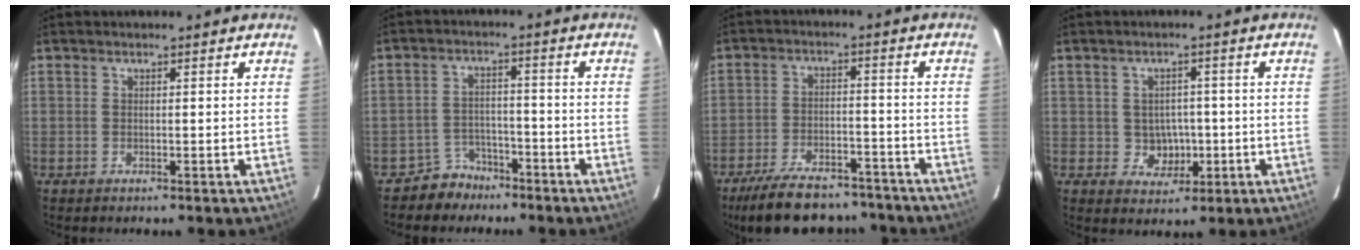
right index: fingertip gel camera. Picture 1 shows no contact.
{"total": 5.4, "force": [-4.1, 3.5, 0.0], "torque": [-0.010, 0.024, -0.069]}
{"total": 17.4, "force": [-14.5, 6.4, 7.2], "torque": [-0.155, 0.004, -0.207]}
{"total": 4.9, "force": [-0.7, 4.6, 1.7], "torque": [-0.039, 0.013, 0.006]}